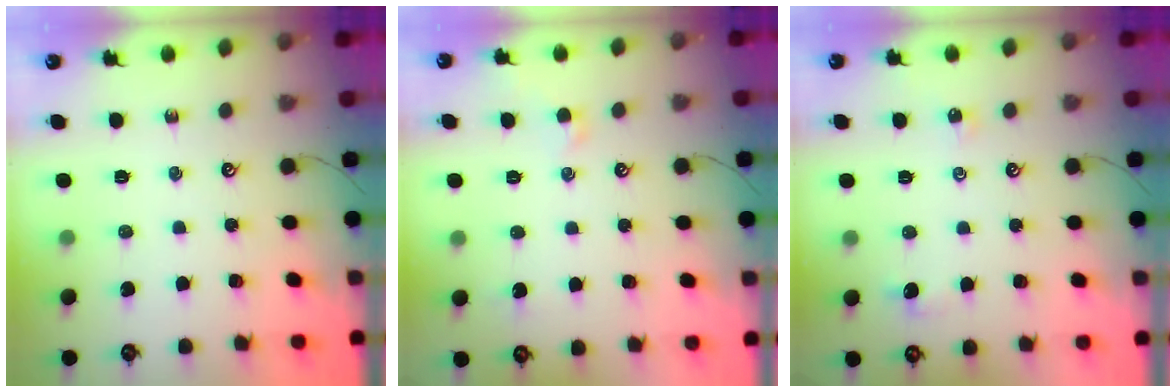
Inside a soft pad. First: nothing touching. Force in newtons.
{"total": 1.1, "press": 1.1, "slide": 0.4}
{"total": 1.4, "press": 1.3, "slide": 0.4}